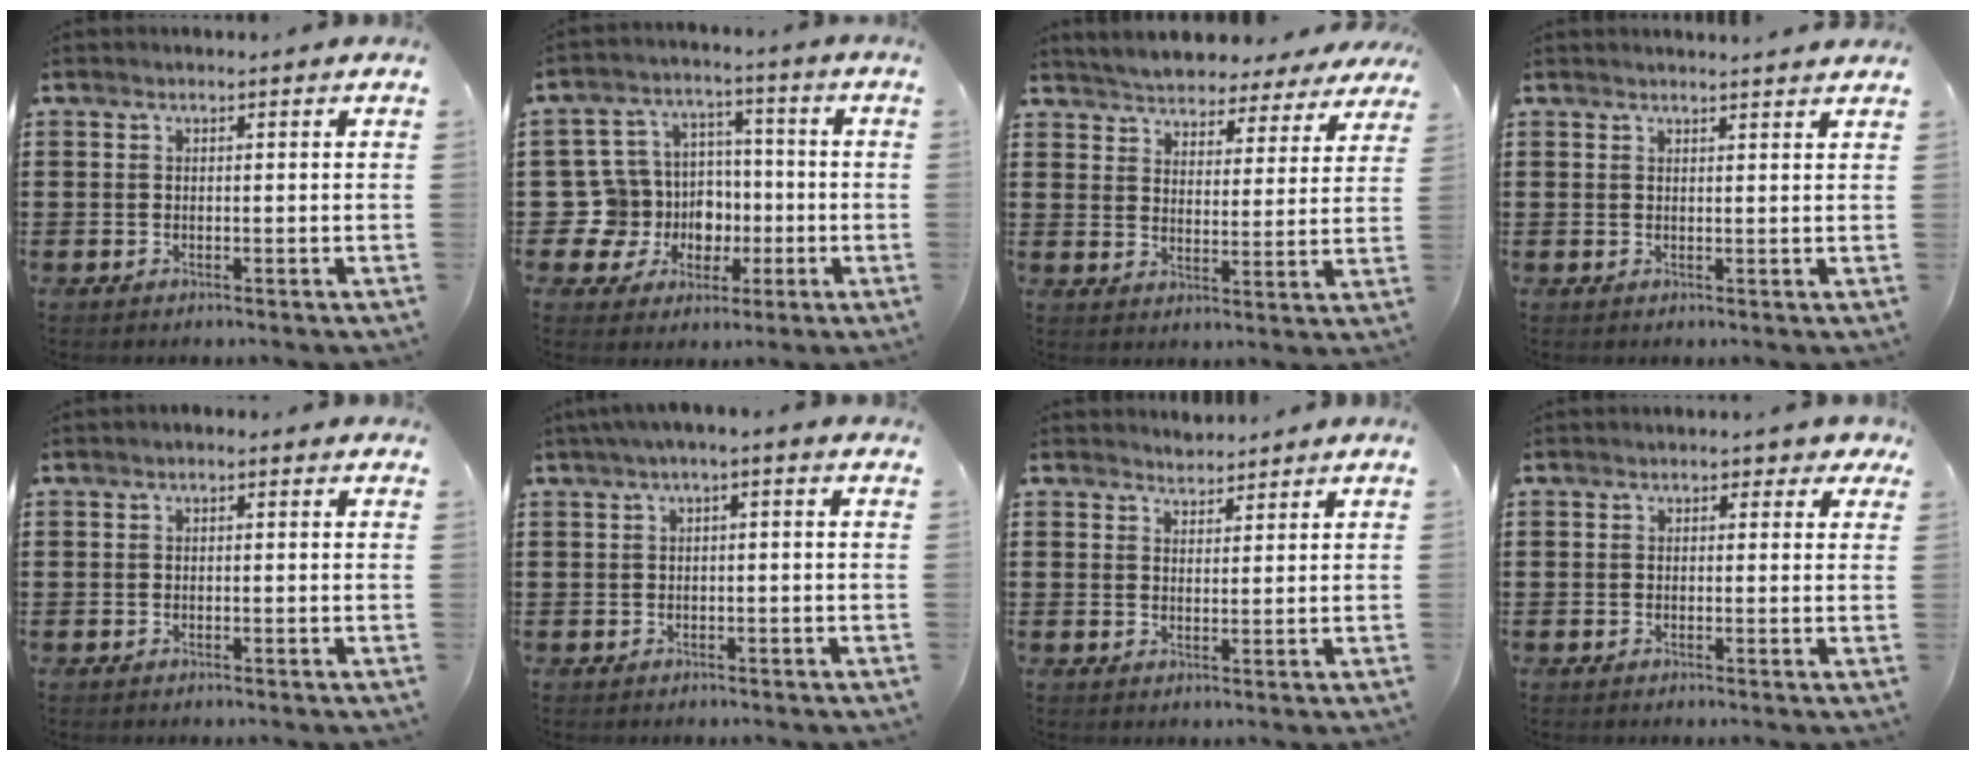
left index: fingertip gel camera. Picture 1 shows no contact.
{"total": 10.1, "force": [-1.4, 9.6, 2.5], "torque": [-0.116, -0.002, -0.015]}
{"total": 4.4, "force": [4.4, 0.2, -0.1], "torque": [-0.025, -0.030, 0.074]}
{"total": 1.6, "force": [1.5, -0.2, 0.4], "torque": [-0.010, 0.000, 0.030]}
{"total": 0.6, "force": [-0.3, 0.4, 0.4], "torque": [-0.009, 0.000, -0.006]}
{"total": 1.7, "force": [-0.9, 0.3, 1.4], "torque": [-0.029, -0.003, -0.021]}
{"total": 2.1, "force": [2.0, 0.4, -0.2], "torque": [-0.001, 0.001, 0.040]}
{"total": 1.5, "force": [0.6, 1.1, 0.8], "torque": [-0.014, 0.006, 0.006]}